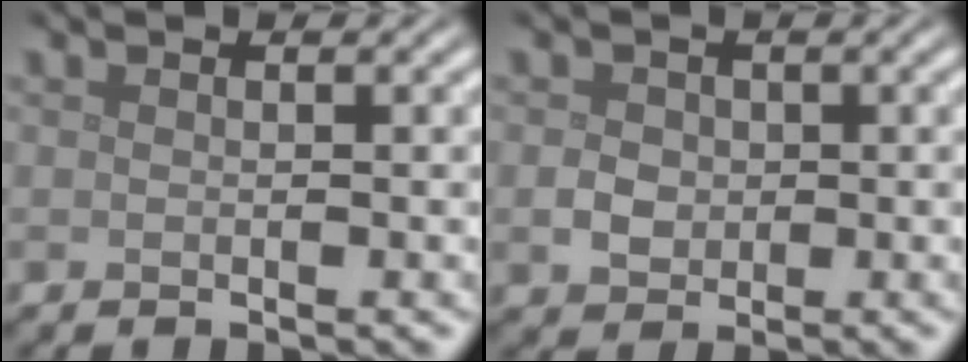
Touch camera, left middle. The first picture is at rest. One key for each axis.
{"total": 1.9, "fx": 0.0, "fy": 1.7, "fz": 0.8, "tx": -0.012, "ty": -0.003, "tz": -0.002}